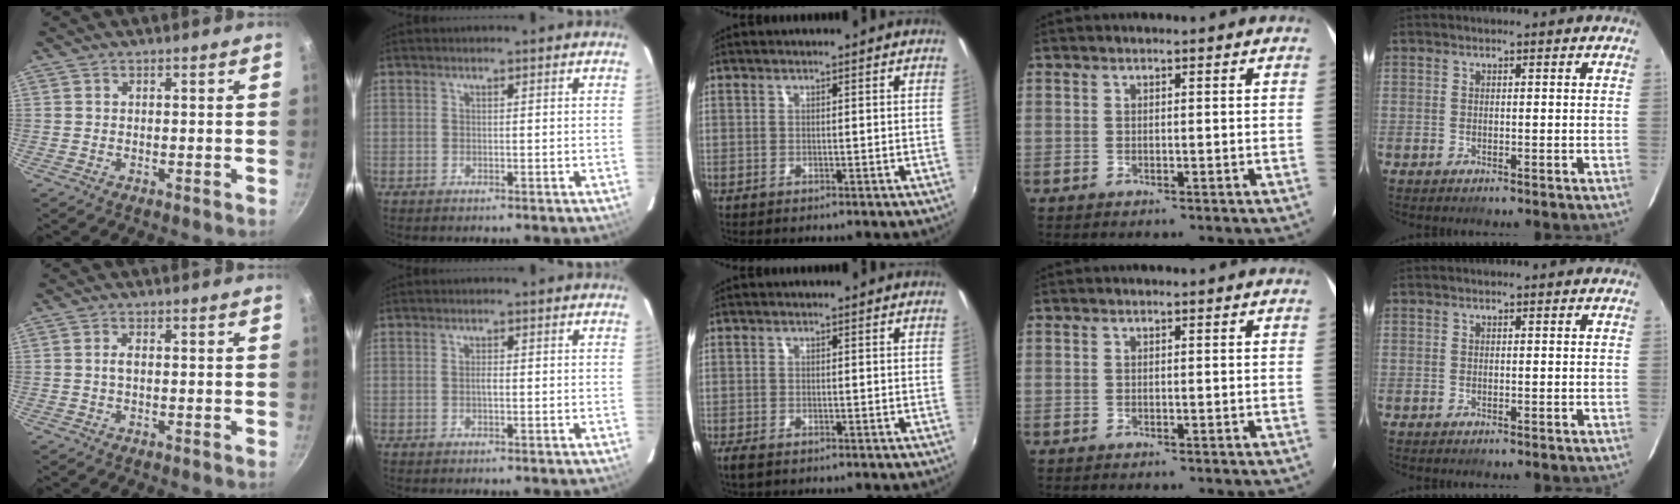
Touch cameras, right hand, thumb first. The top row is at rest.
{"thumb": {"total": 1.5, "force": [0.0, 0.7, 1.3], "torque": [-0.026, 0.004, -0.001]}, "index": {"total": 1.0, "force": [-0.1, 0.4, 0.9], "torque": [-0.016, 0.003, -0.003]}, "middle": {"total": 2.5, "force": [-1.7, 1.0, 1.6], "torque": [-0.035, -0.010, -0.029]}}